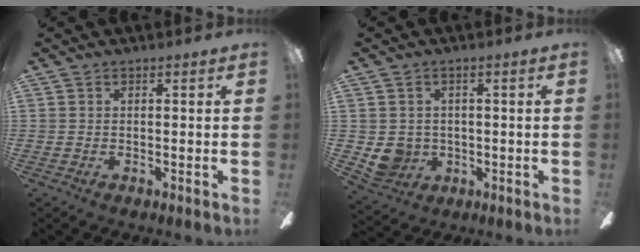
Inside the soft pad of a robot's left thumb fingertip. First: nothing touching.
{"total": 5.5, "force": [0.2, 5.3, 1.5], "torque": [-0.037, 0.000, 0.008]}